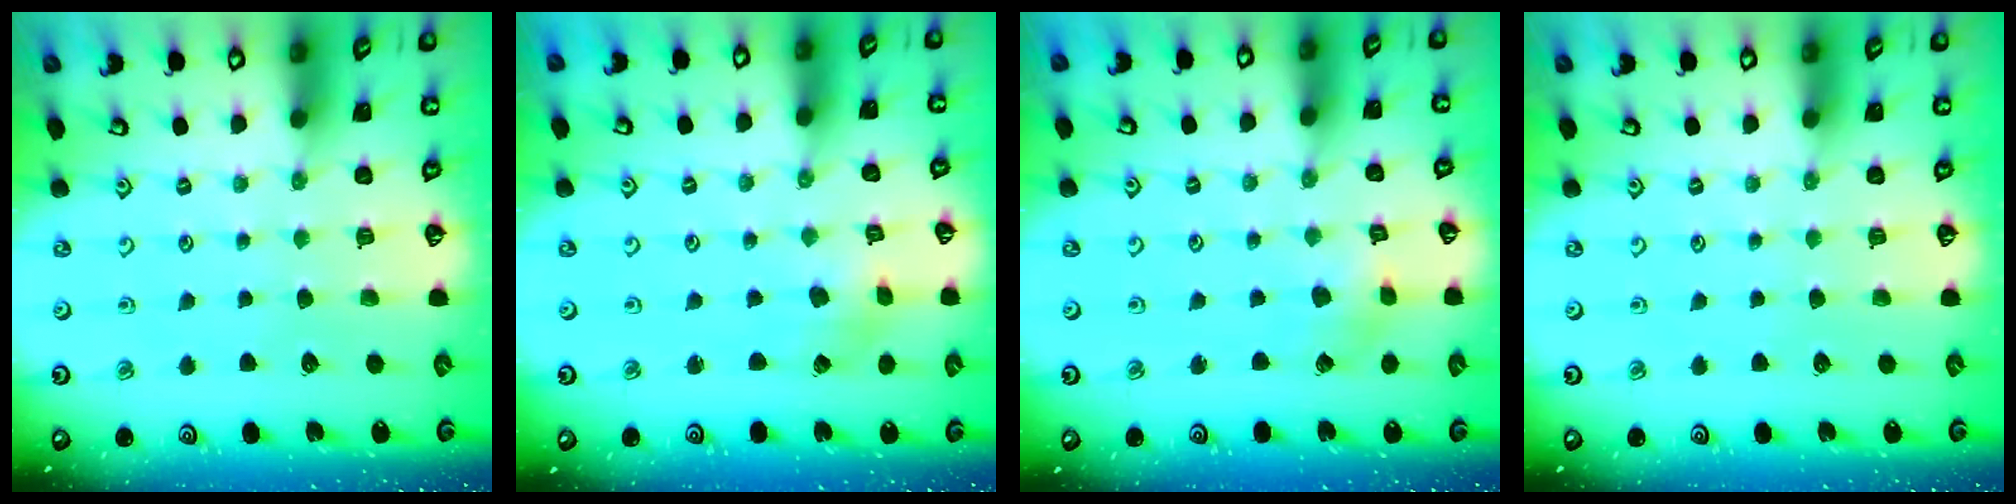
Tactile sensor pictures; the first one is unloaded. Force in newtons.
{"total": 2.6, "press": 2.5, "slide": 0.5}
{"total": 2.7, "press": 2.7, "slide": 0.3}
{"total": 0.0}